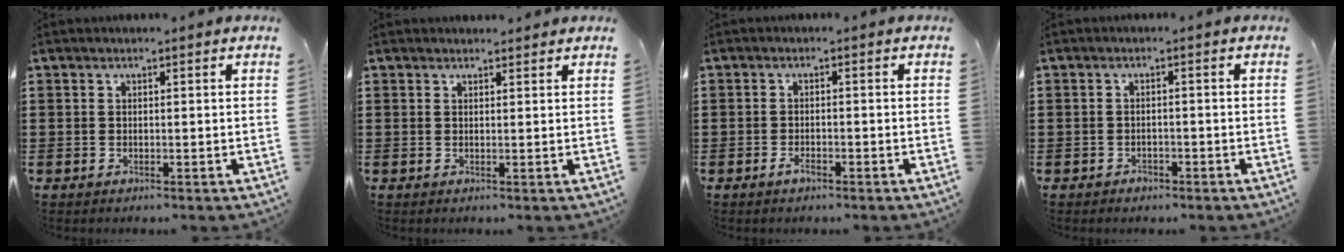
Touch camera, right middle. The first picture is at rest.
{"total": 1.0, "force": [0.9, 0.0, 0.1], "torque": [0.003, -0.005, 0.018]}
{"total": 1.7, "force": [-1.1, 0.5, 1.1], "torque": [-0.032, -0.007, -0.022]}
{"total": 1.1, "force": [-0.9, 0.6, 0.2], "torque": [-0.008, -0.001, -0.020]}